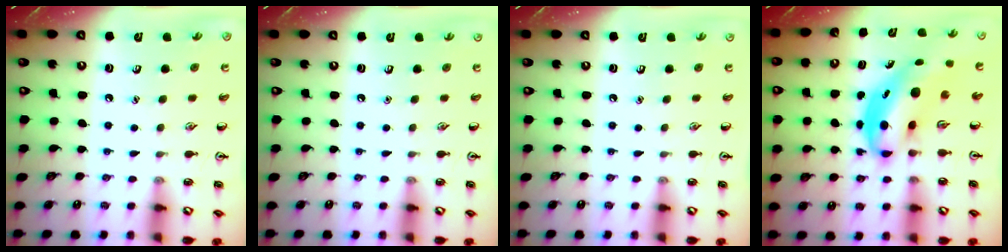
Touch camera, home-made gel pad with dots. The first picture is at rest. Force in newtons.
{"total": 0.0}
{"total": 0.0}
{"total": 6.5, "press": 6.2, "slide": 1.8}